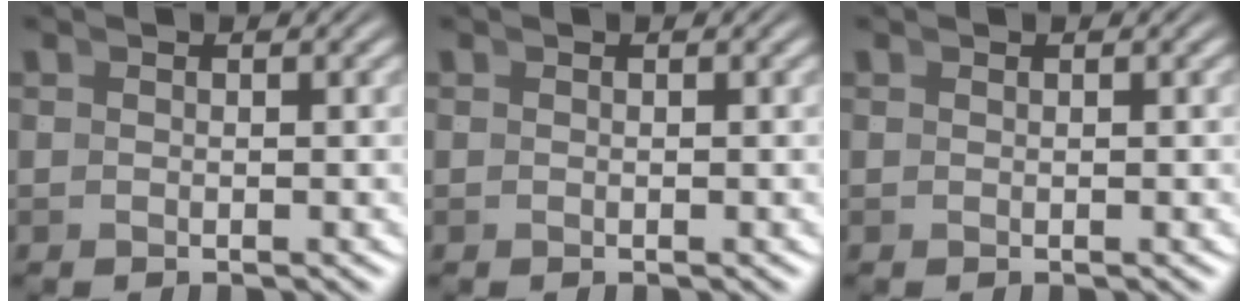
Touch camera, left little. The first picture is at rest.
{"total": 0.0}
{"total": 0.0}